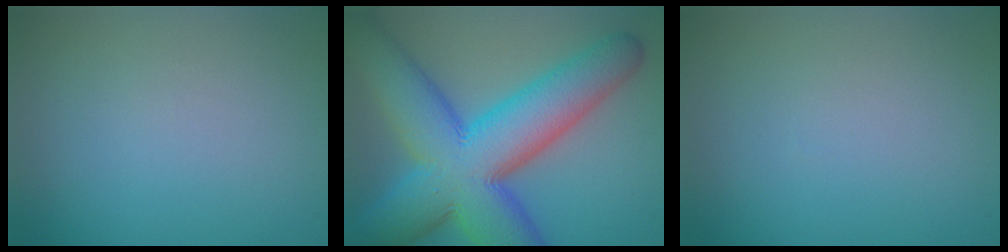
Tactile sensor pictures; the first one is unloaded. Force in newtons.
{"total": 14.5, "press": 14.5, "slide": 0.2}
{"total": 0.0}